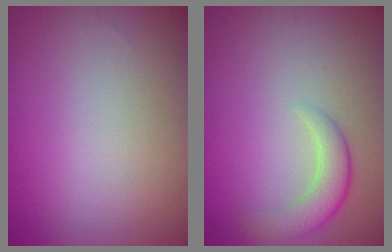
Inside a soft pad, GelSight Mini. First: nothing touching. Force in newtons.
{"total": 3.0, "press": 3.0, "slide": 0.2}